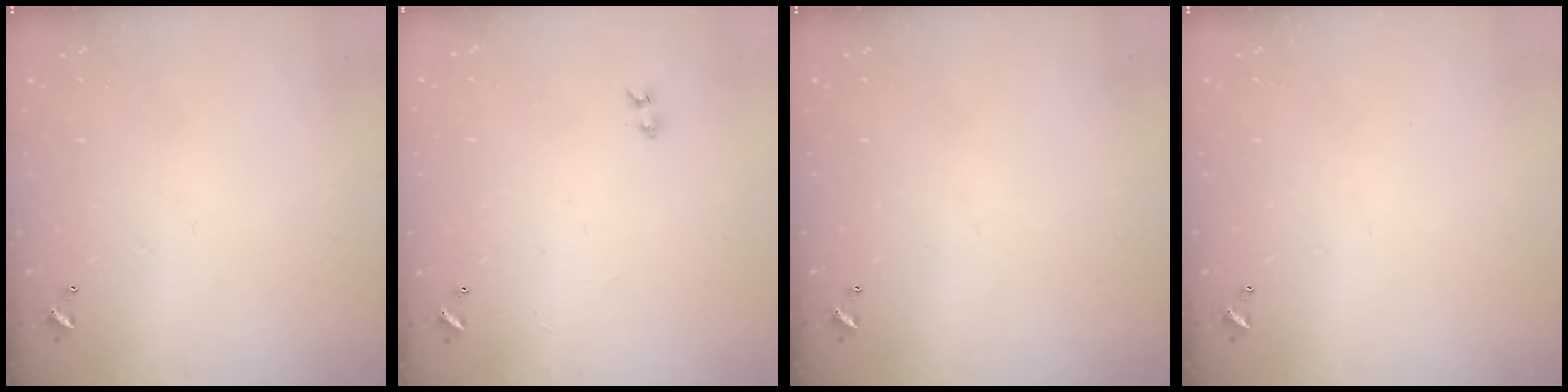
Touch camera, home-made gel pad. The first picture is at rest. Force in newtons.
{"total": 1.3, "press": 1.1, "slide": 0.7}
{"total": 0.0}
{"total": 0.0}